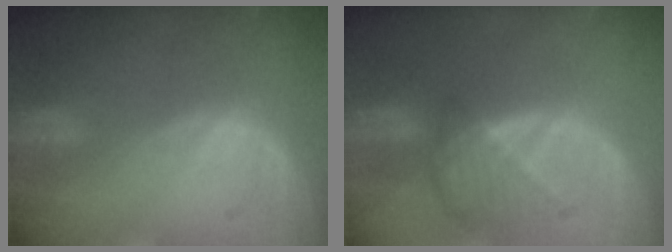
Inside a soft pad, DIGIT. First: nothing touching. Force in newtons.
{"total": 4.6, "press": 4.2, "slide": 1.8}